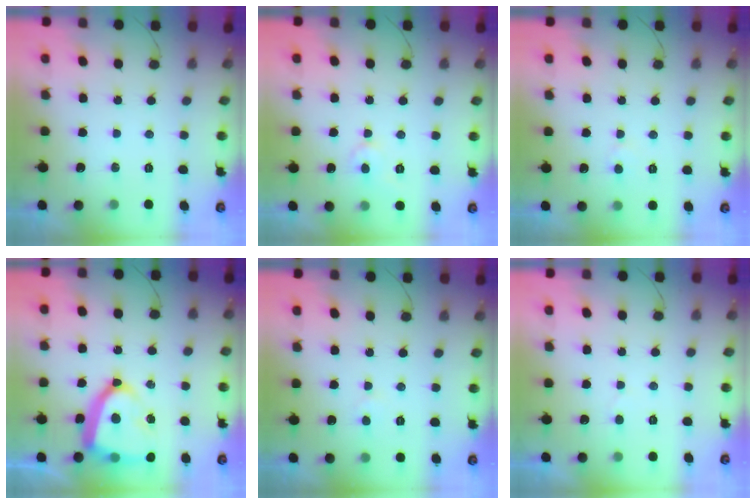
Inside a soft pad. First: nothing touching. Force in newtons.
{"total": 3.7, "press": 3.7, "slide": 0.1}
{"total": 3.4, "press": 3.4, "slide": 0.3}
{"total": 17.6, "press": 17.5, "slide": 1.6}
{"total": 2.8, "press": 2.8, "slide": 0.3}
{"total": 2.2, "press": 2.2, "slide": 0.2}